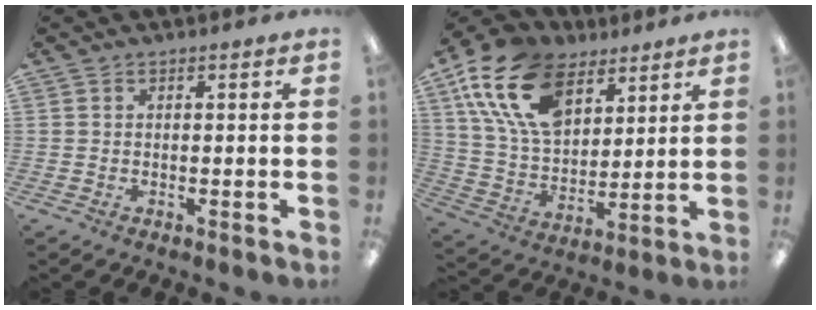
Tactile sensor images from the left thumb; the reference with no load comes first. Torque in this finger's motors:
{"motor_torque": [0.36, 0.60, 1.23, -1.54, 0.54]}